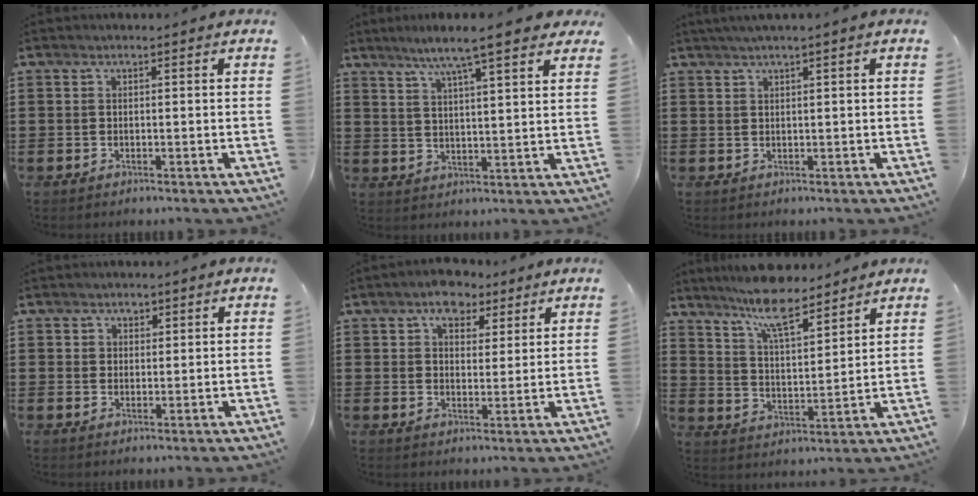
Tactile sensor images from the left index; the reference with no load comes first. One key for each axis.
{"total": 7.9, "fx": 6.2, "fy": 0.6, "fz": 4.9, "tx": -0.103, "ty": -0.013, "tz": 0.106}
{"total": 1.4, "fx": 0.9, "fy": -0.3, "fz": 1.0, "tx": -0.019, "ty": -0.002, "tz": 0.016}
{"total": 2.0, "fx": 1.2, "fy": 1.6, "fz": 0.1, "tx": 0.000, "ty": 0.006, "tz": 0.020}
{"total": 5.7, "fx": 4.0, "fy": 3.3, "fz": 2.4, "tx": -0.040, "ty": 0.001, "tz": 0.070}
{"total": 9.6, "fx": 7.7, "fy": 1.6, "fz": 5.4, "tx": -0.117, "ty": -0.025, "tz": 0.140}